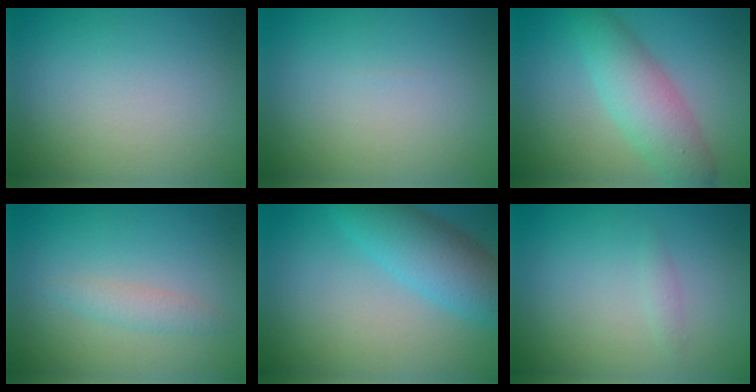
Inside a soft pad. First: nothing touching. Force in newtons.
{"total": 0.0}
{"total": 4.8, "press": 4.8, "slide": 0.1}
{"total": 1.4, "press": 1.4, "slide": 0.0}
{"total": 5.9, "press": 5.9, "slide": 0.3}
{"total": 0.7, "press": 0.7, "slide": 0.0}